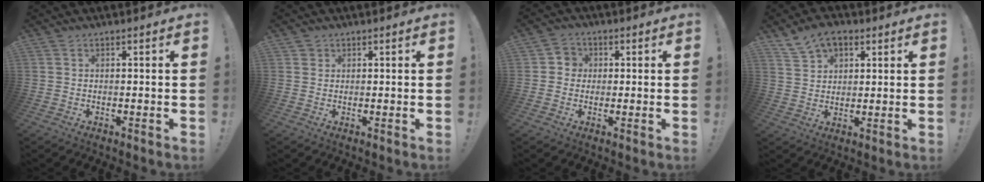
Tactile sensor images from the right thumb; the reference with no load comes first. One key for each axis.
{"total": 1.5, "fx": 0.9, "fy": 1.2, "fz": 0.2, "tx": 0.003, "ty": -0.002, "tz": 0.016}
{"total": 4.0, "fx": -0.4, "fy": 3.8, "fz": 1.1, "tx": -0.011, "ty": 0.008, "tz": -0.009}
{"total": 8.2, "fx": 5.2, "fy": 5.2, "fz": 3.6, "tx": -0.058, "ty": -0.021, "tz": 0.099}